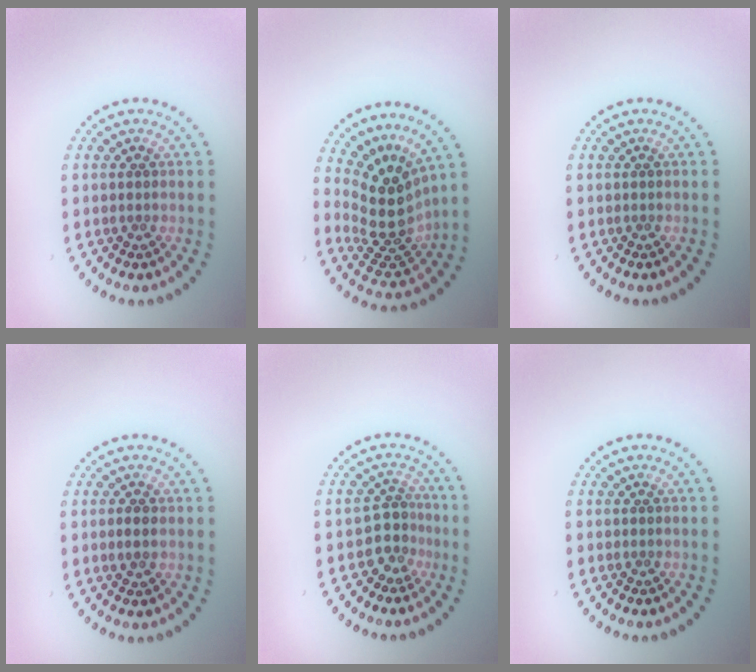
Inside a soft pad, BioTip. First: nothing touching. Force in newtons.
{"total": 4.8, "press": 3.5, "slide": 3.2}
{"total": 0.0}
{"total": 0.8, "press": 0.8, "slide": 0.3}
{"total": 2.7, "press": 1.9, "slide": 1.9}
{"total": 0.0}